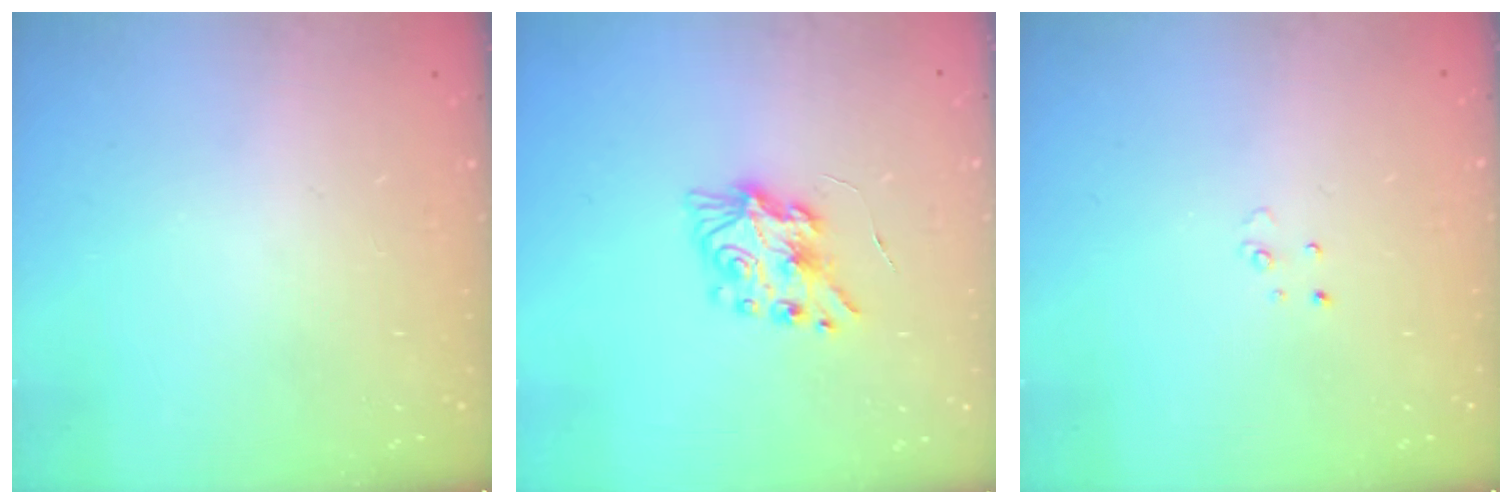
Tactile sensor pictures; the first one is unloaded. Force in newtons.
{"total": 8.8, "press": 8.8, "slide": 0.3}
{"total": 2.5, "press": 2.5, "slide": 0.2}